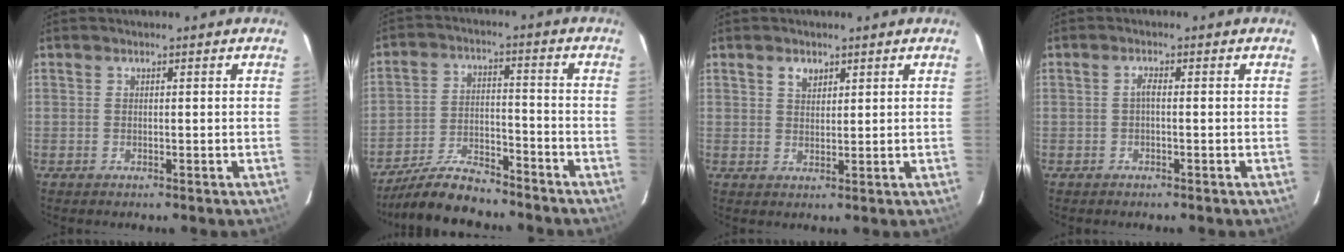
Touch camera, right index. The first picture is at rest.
{"total": 11.6, "force": [-10.4, 3.0, 4.3], "torque": [-0.111, 0.001, -0.179]}
{"total": 2.5, "force": [1.4, 1.6, 1.2], "torque": [-0.017, 0.006, 0.026]}
{"total": 1.1, "force": [-0.3, 0.2, 1.0], "torque": [-0.020, 0.006, -0.008]}